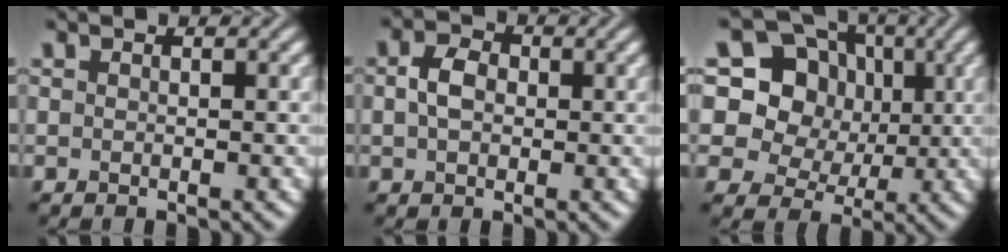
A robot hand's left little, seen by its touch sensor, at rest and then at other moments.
{"total": 3.0, "force": [0.2, 2.2, 2.0], "torque": [-0.045, 0.005, -0.002]}
{"total": 14.1, "force": [4.6, 12.1, 5.6], "torque": [-0.131, 0.038, 0.076]}